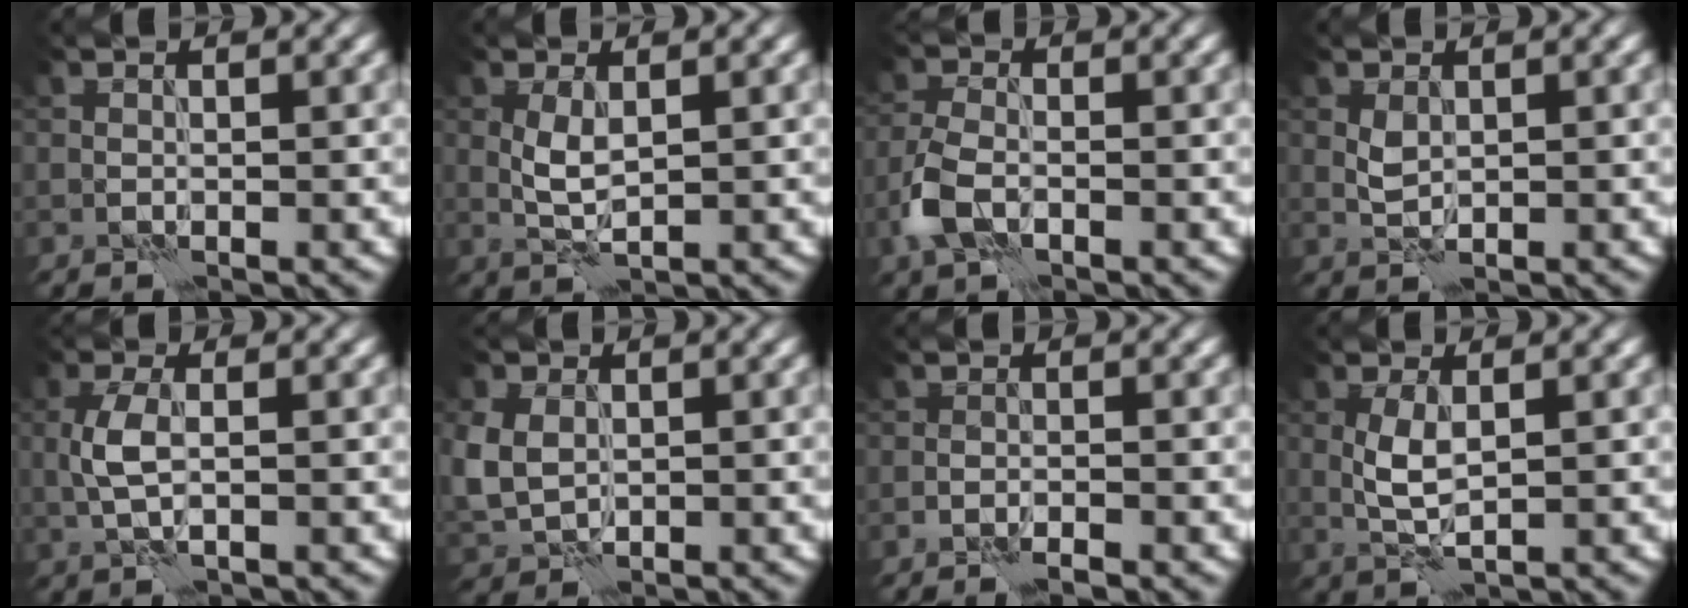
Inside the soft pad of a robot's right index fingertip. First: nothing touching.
{"total": 2.2, "force": [0.3, 0.8, 2.1], "torque": [-0.049, 0.002, 0.008]}
{"total": 3.5, "force": [-1.6, 2.0, 2.5], "torque": [-0.061, -0.001, -0.040]}
{"total": 1.2, "force": [0.4, 0.7, 0.9], "torque": [-0.024, -0.002, 0.013]}
{"total": 2.6, "force": [0.0, 1.0, 2.4], "torque": [-0.058, 0.002, -0.001]}
{"total": 4.6, "force": [0.2, 3.6, 2.9], "torque": [-0.084, -0.005, 0.010]}
{"total": 1.2, "force": [-0.9, 0.2, 0.7], "torque": [-0.014, 0.001, -0.019]}
{"total": 2.7, "force": [0.2, 0.9, 2.6], "torque": [-0.058, 0.002, 0.006]}